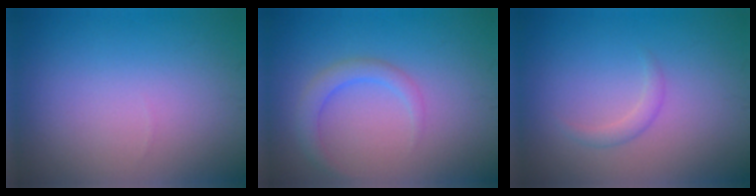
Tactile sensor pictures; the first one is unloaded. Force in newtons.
{"total": 2.2, "press": 2.2, "slide": 0.1}
{"total": 1.2, "press": 1.2, "slide": 0.1}